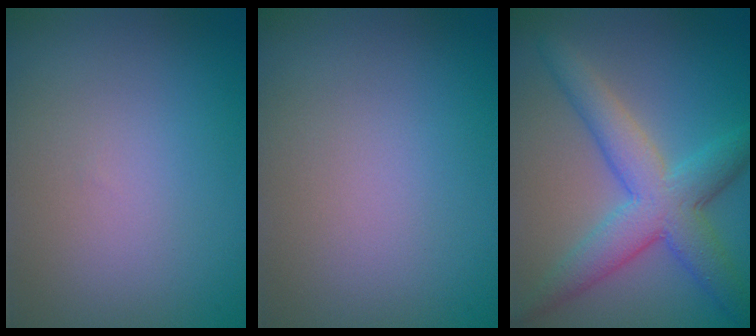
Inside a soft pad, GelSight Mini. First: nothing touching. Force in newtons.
{"total": 0.0}
{"total": 6.7, "press": 6.7, "slide": 0.1}